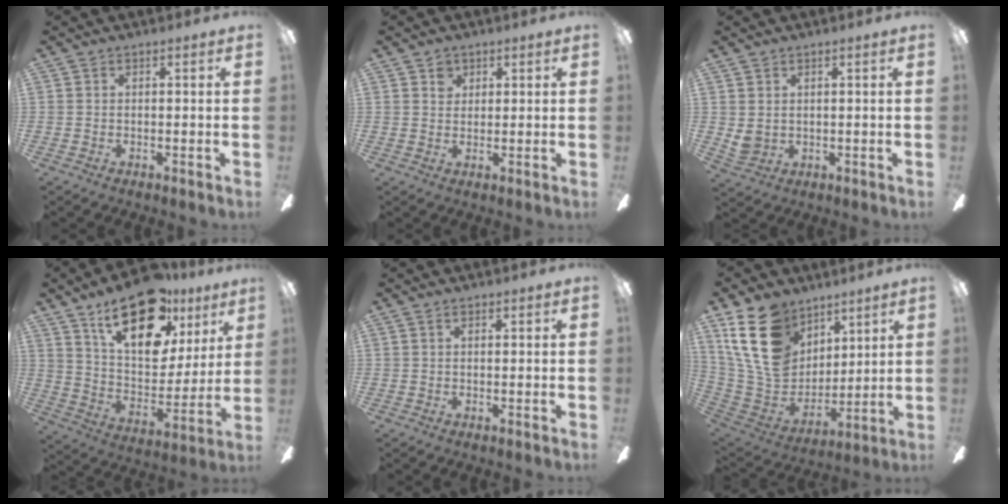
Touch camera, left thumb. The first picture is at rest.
{"total": 2.8, "force": [1.7, 2.2, 0.3], "torque": [0.004, -0.001, 0.028]}
{"total": 3.1, "force": [1.7, 2.5, 0.7], "torque": [-0.018, -0.006, 0.033]}
{"total": 22.6, "force": [14.6, 11.1, 13.2], "torque": [-0.202, -0.084, 0.255]}
{"total": 0.5, "force": [0.4, 0.2, -0.2], "torque": [0.002, 0.000, 0.008]}
{"total": 20.7, "force": [10.7, 14.6, 10.1], "torque": [-0.214, -0.045, 0.204]}